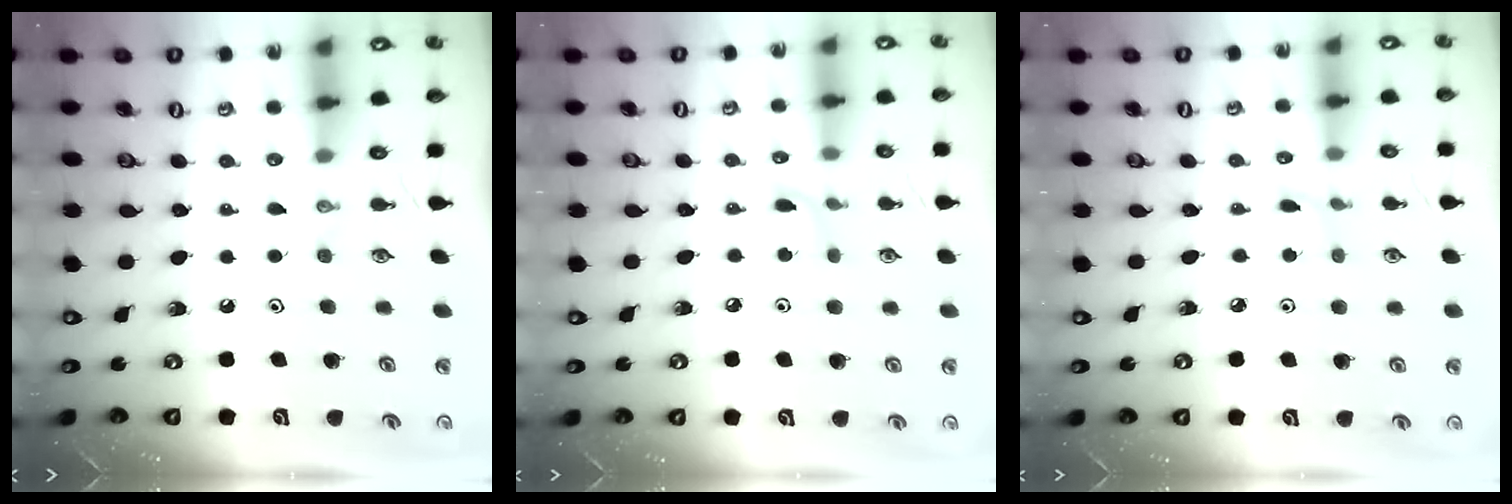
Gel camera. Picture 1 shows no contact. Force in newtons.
{"total": 3.3, "press": 3.3, "slide": 0.4}
{"total": 0.8, "press": 0.8, "slide": 0.1}